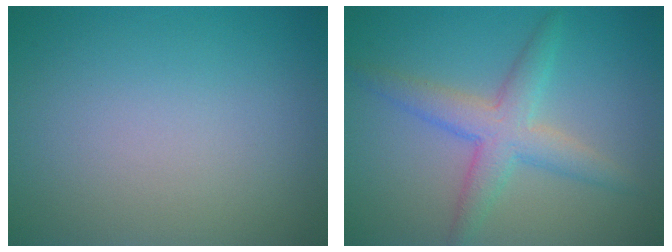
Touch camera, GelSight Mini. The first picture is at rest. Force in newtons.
{"total": 4.1, "press": 4.1, "slide": 0.1}